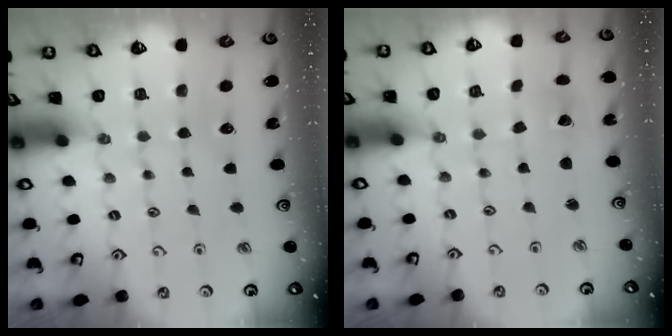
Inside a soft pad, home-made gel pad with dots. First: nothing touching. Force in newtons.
{"total": 1.7, "press": 1.7, "slide": 0.1}